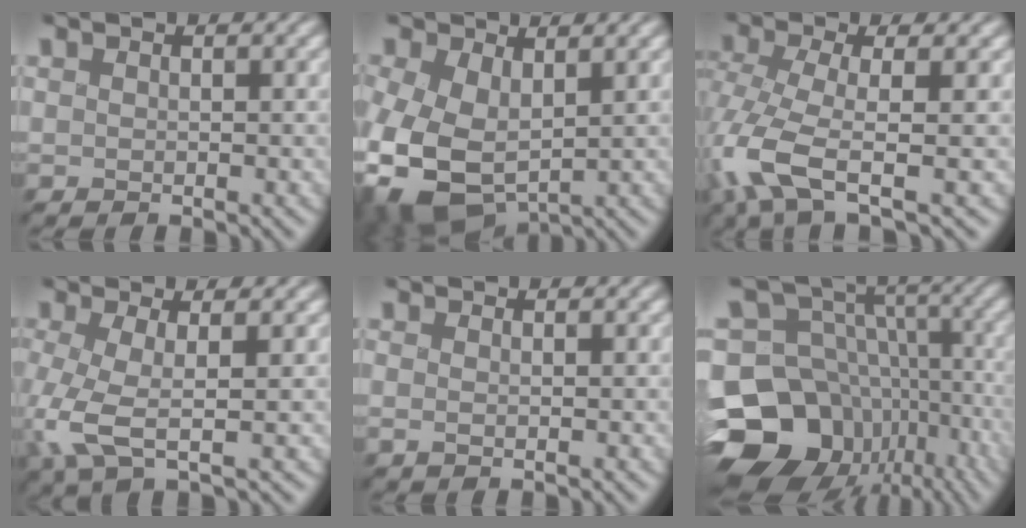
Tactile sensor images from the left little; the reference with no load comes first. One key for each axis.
{"total": 7.9, "fx": -1.0, "fy": 5.4, "fz": 5.8, "tx": -0.163, "ty": -0.030, "tz": -0.002}
{"total": 5.9, "fx": -3.2, "fy": 1.2, "fz": 4.8, "tx": -0.124, "ty": -0.009, "tz": -0.066}
{"total": 4.0, "fx": -1.3, "fy": 0.9, "fz": 3.7, "tx": -0.098, "ty": -0.005, "tz": -0.021}
{"total": 0.0}
{"total": 16.1, "fx": -7.9, "fy": 12.0, "fz": 7.2, "tx": -0.169, "ty": 0.002, "tz": -0.098}